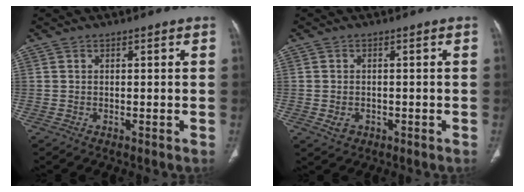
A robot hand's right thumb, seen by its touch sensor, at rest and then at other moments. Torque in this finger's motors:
{"motor_torque": [-0.31, 0.13, 0.06, 0.44, -0.03]}